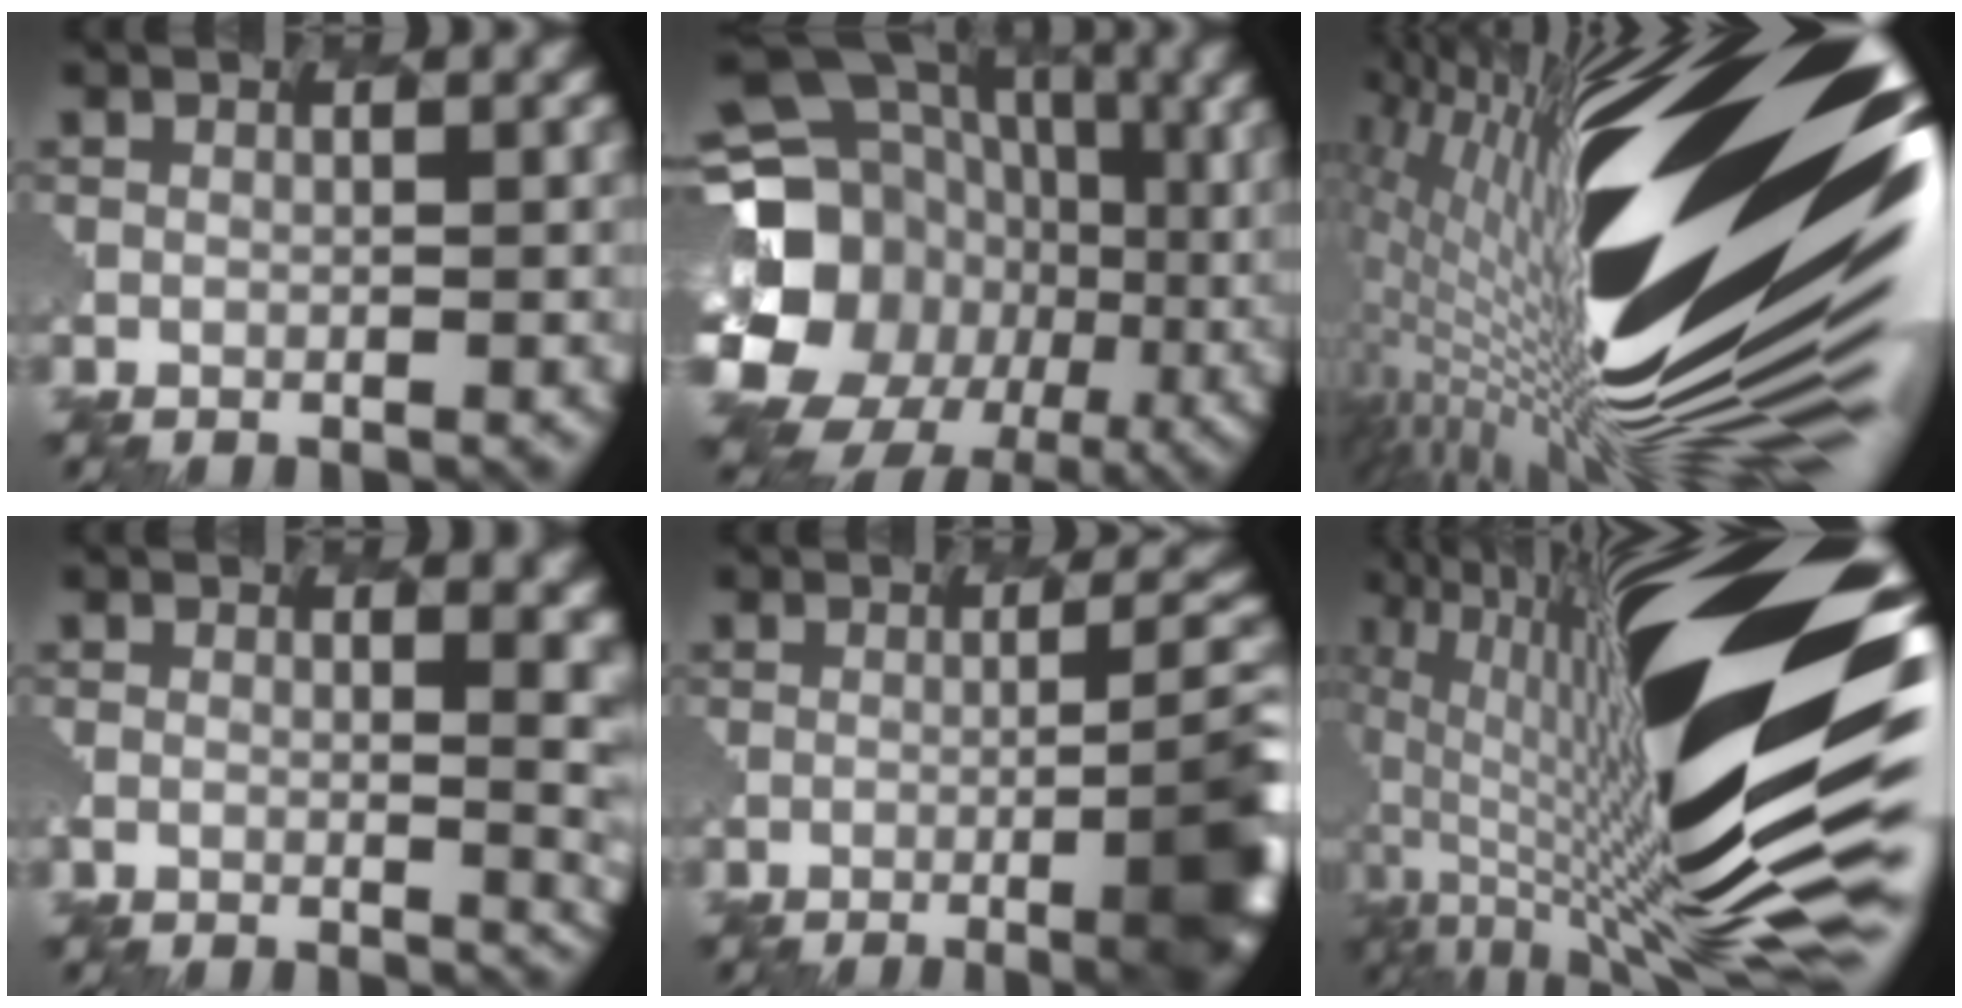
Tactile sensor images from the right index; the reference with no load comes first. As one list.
[{"total": 16.6, "force": [-2.4, 15.2, 6.0], "torque": [-0.152, 0.003, -0.085]}, {"total": 18.7, "force": [3.4, 5.8, 17.5], "torque": [-0.307, -0.007, 0.031]}, {"total": 3.2, "force": [1.0, 1.2, 2.8], "torque": [-0.006, 0.013, -0.007]}, {"total": 7.5, "force": [-2.7, 1.6, 6.8], "torque": [-0.072, 0.015, -0.046]}, {"total": 16.4, "force": [1.4, 4.4, 15.7], "torque": [-0.294, 0.023, -0.005]}]